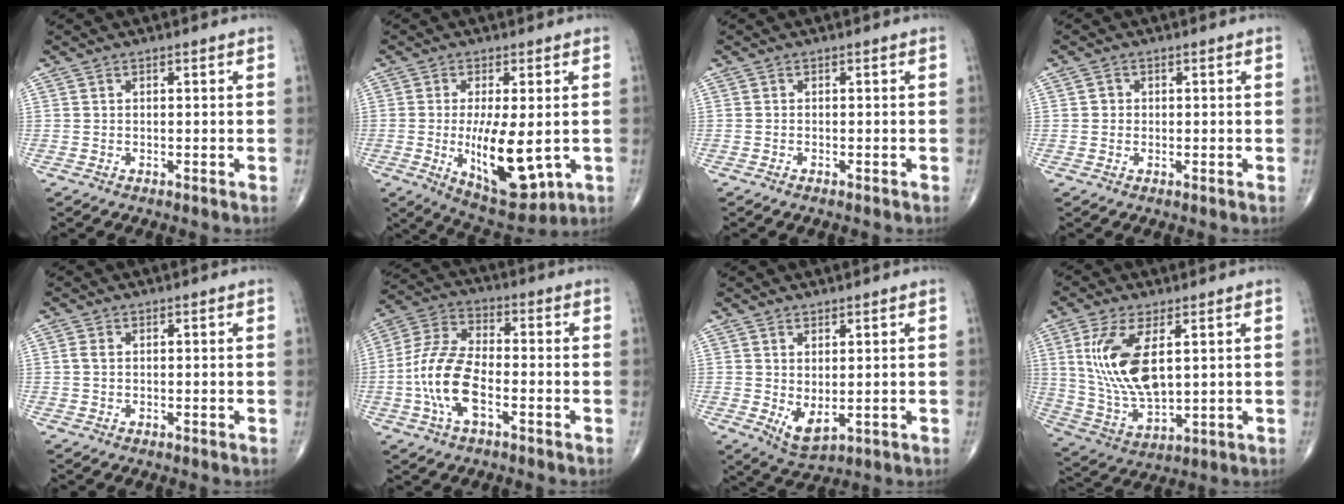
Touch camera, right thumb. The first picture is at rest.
{"total": 13.3, "force": [-1.7, 5.0, 12.2], "torque": [-0.191, -0.027, -0.014]}
{"total": 0.6, "force": [-0.5, 0.2, 0.4], "torque": [-0.012, 0.002, -0.007]}
{"total": 1.4, "force": [0.0, 1.3, 0.4], "torque": [0.000, 0.003, 0.000]}
{"total": 1.3, "force": [0.2, 0.9, 1.0], "torque": [-0.024, 0.002, 0.004]}
{"total": 12.6, "force": [-3.4, 6.0, 10.5], "torque": [-0.223, 0.028, -0.072]}
{"total": 5.0, "force": [-0.1, 2.4, 4.4], "torque": [-0.073, -0.012, 0.014]}
{"total": 14.5, "force": [3.6, 6.6, 12.4], "torque": [-0.249, -0.020, 0.082]}